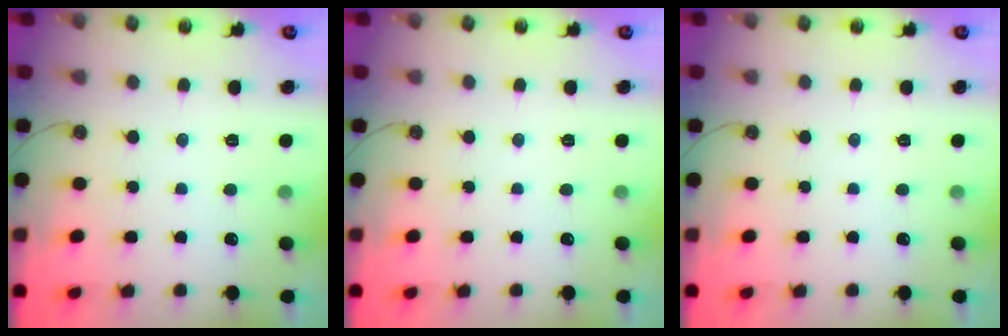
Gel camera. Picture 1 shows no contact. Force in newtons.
{"total": 0.0}
{"total": 0.0}